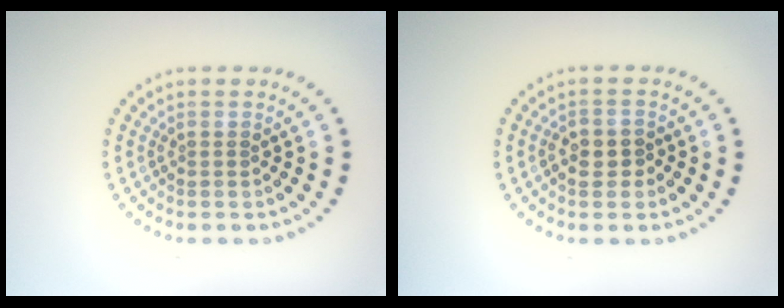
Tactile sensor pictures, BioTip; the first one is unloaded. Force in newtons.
{"total": 1.7, "press": 1.6, "slide": 0.4}